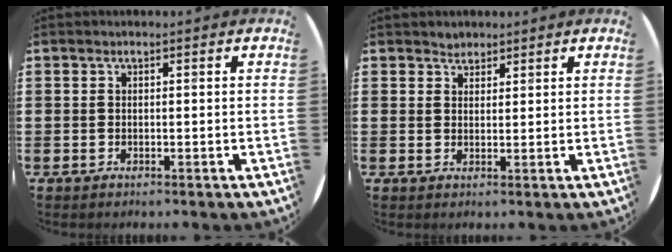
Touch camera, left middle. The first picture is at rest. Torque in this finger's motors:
{"motor_torque": [-0.02, 0.00, 0.00, 0.00]}